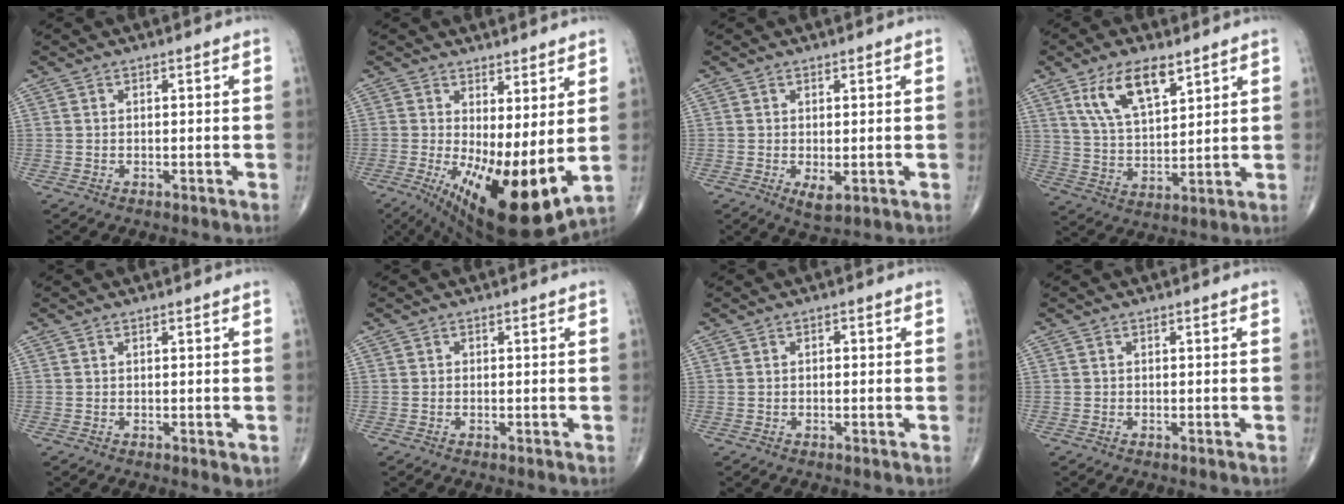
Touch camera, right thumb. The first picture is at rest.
{"total": 16.3, "force": [-0.2, 5.4, 15.3], "torque": [-0.263, -0.034, 0.016]}
{"total": 2.9, "force": [-0.5, 1.3, 2.6], "torque": [-0.041, -0.009, -0.002]}
{"total": 11.6, "force": [6.5, 5.1, 8.1], "torque": [-0.136, -0.029, 0.132]}
{"total": 1.3, "force": [0.1, 0.5, 1.2], "torque": [-0.016, -0.003, 0.005]}
{"total": 0.0}
{"total": 0.8, "force": [0.1, 0.5, 0.7], "torque": [-0.007, 0.003, -0.001]}
{"total": 0.0}